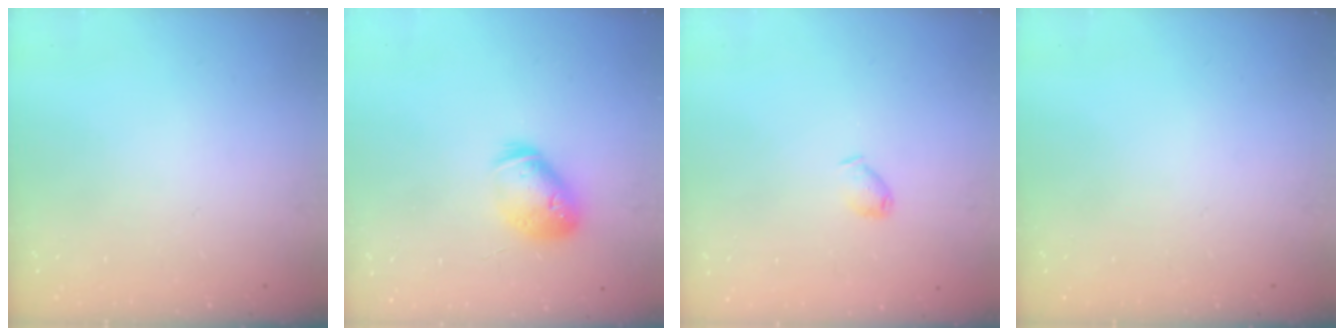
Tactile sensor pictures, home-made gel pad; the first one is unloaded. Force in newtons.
{"total": 12.3, "press": 12.2, "slide": 1.9}
{"total": 4.0, "press": 3.9, "slide": 0.8}
{"total": 0.0}